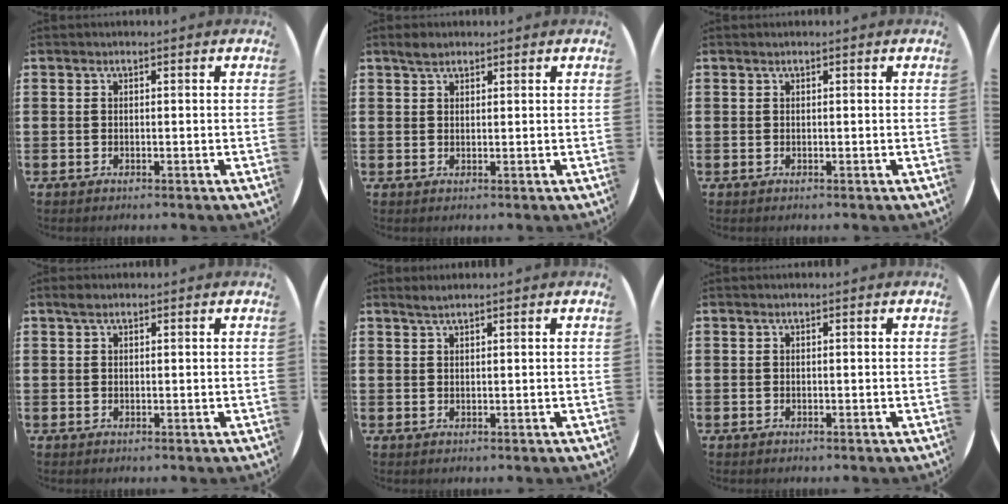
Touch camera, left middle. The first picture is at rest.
{"total": 1.7, "force": [1.5, 0.6, 0.5], "torque": [-0.005, 0.000, 0.026]}
{"total": 0.0}
{"total": 0.9, "force": [0.7, 0.5, 0.4], "torque": [-0.001, 0.002, 0.010]}
{"total": 1.1, "force": [1.0, -0.1, 0.5], "torque": [-0.010, 0.001, 0.019]}
{"total": 0.0}